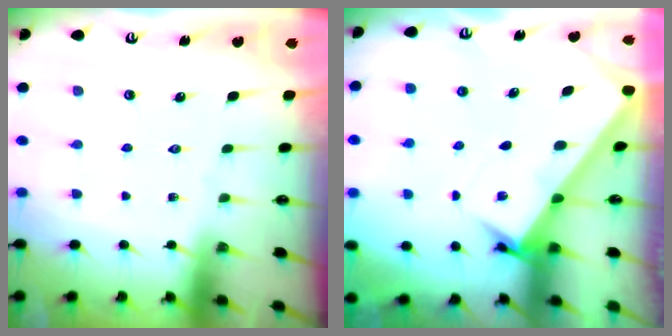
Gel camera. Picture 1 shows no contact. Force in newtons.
{"total": 3.6, "press": 3.5, "slide": 0.3}